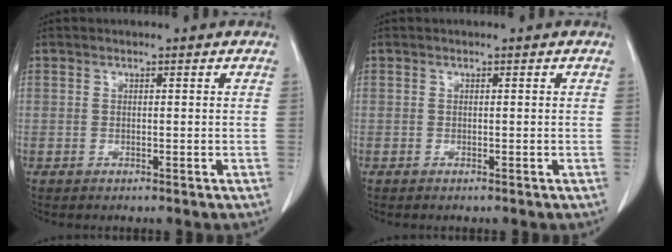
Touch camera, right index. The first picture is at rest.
{"total": 0.0}